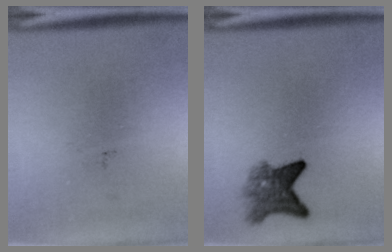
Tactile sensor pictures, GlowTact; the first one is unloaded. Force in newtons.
{"total": 4.5}